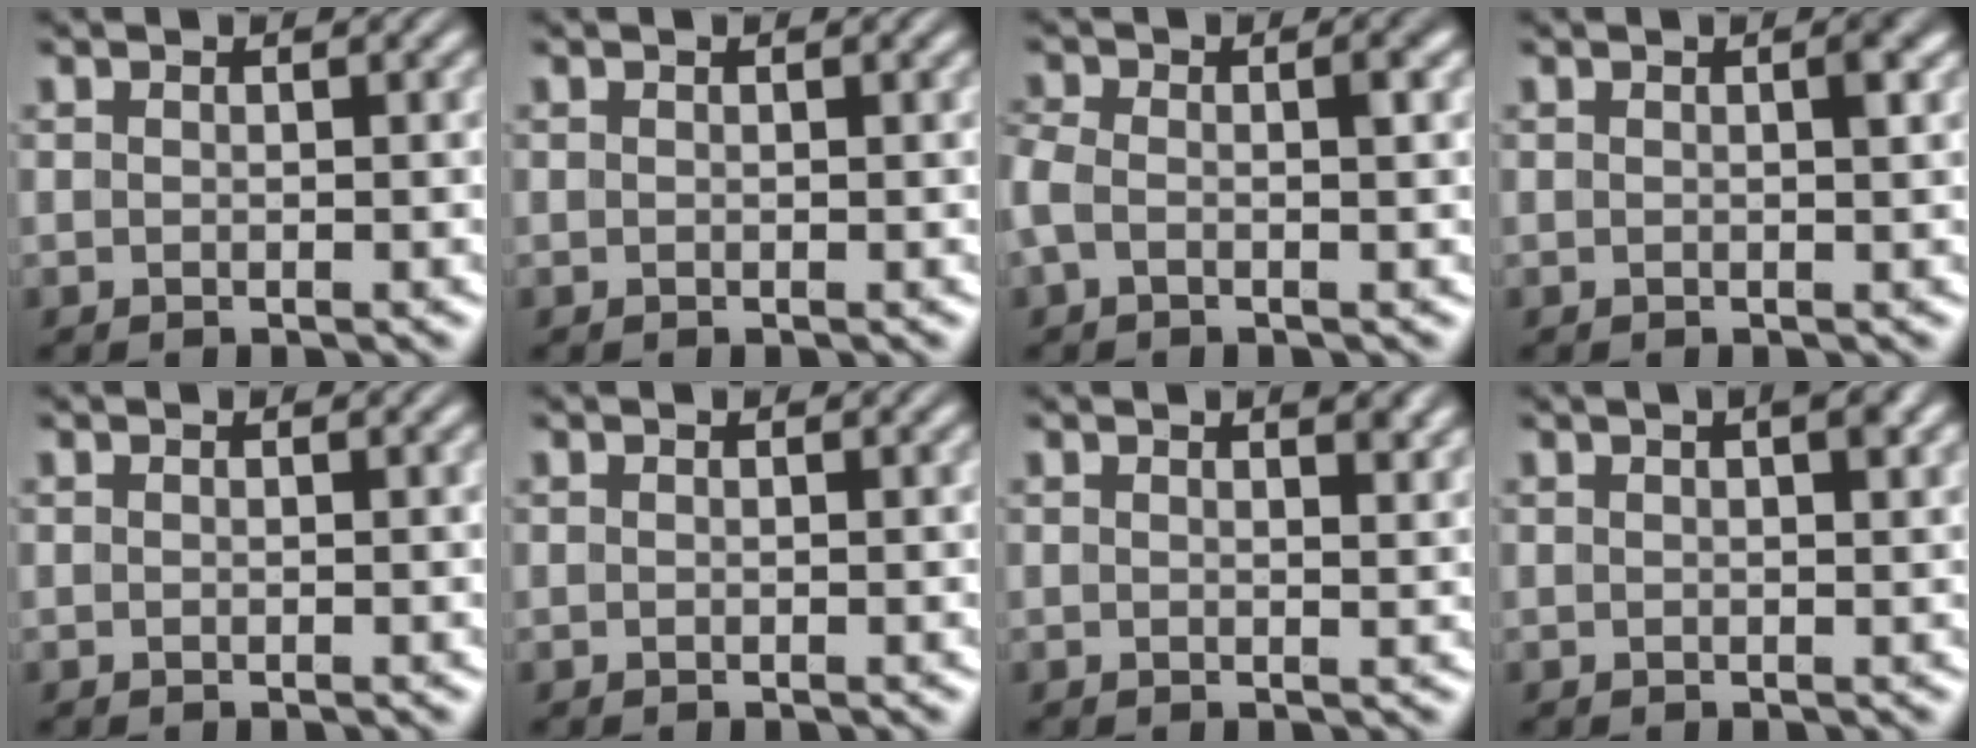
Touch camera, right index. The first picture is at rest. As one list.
[{"total": 0.0}, {"total": 2.9, "force": [-0.5, 1.8, 2.3], "torque": [-0.058, -0.006, -0.012]}, {"total": 1.0, "force": [0.2, 0.0, 0.9], "torque": [-0.009, 0.001, 0.000]}, {"total": 0.0}, {"total": 0.0}, {"total": 1.3, "force": [1.0, -0.1, 0.8], "torque": [-0.004, -0.005, 0.015]}, {"total": 2.0, "force": [0.9, 0.2, 1.8], "torque": [-0.015, 0.009, 0.010]}]